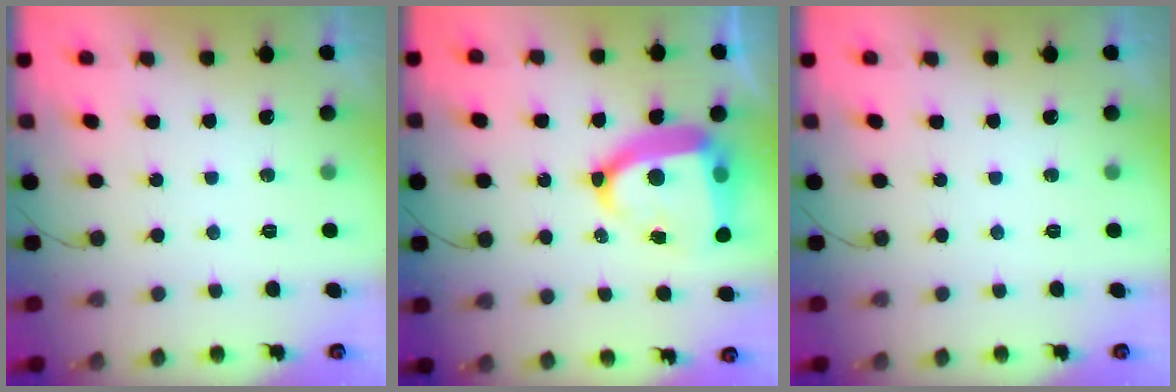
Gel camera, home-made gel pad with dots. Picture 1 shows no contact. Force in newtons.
{"total": 16.9, "press": 16.8, "slide": 1.9}
{"total": 0.0}